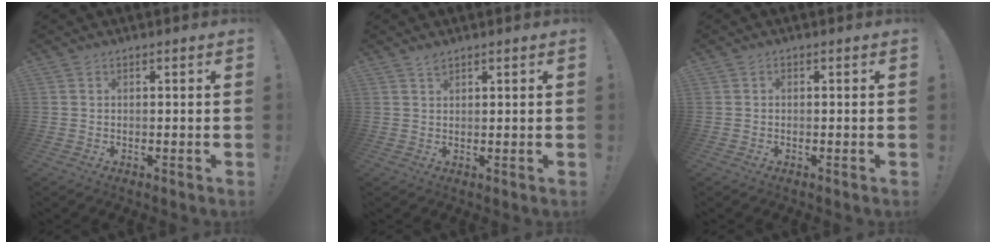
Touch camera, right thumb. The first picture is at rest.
{"total": 1.6, "force": [1.4, 0.5, 0.6], "torque": [0.000, -0.009, 0.024]}
{"total": 0.5, "force": [-0.4, 0.4, 0.1], "torque": [-0.004, 0.002, -0.007]}